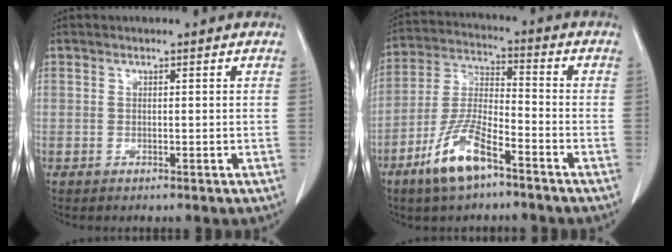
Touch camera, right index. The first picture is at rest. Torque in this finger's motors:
{"motor_torque": [1.23, -0.90, 0.26, 0.13]}